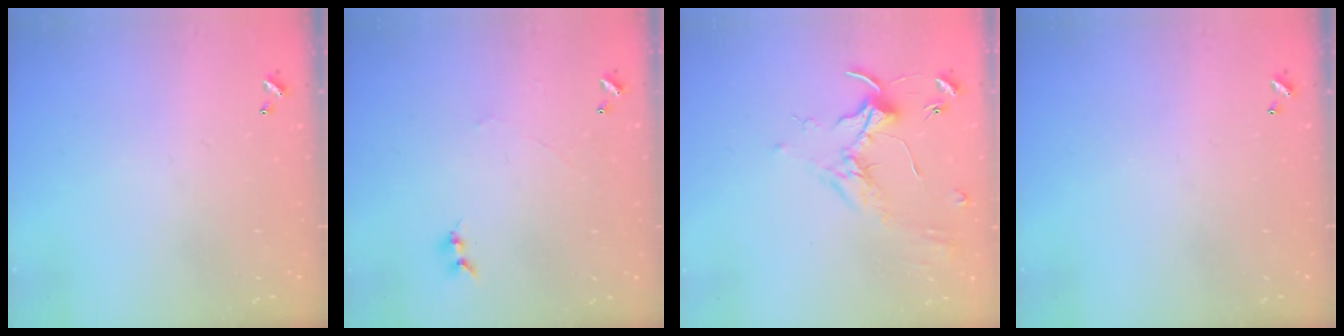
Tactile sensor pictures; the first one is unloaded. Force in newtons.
{"total": 0.0}
{"total": 1.7, "press": 1.6, "slide": 0.4}
{"total": 0.0}